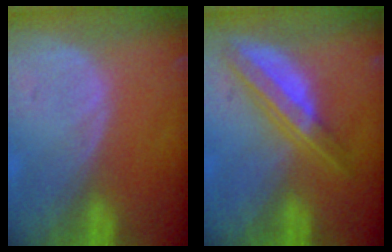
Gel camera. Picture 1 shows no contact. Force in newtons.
{"total": 6.7, "press": 5.6, "slide": 3.7}